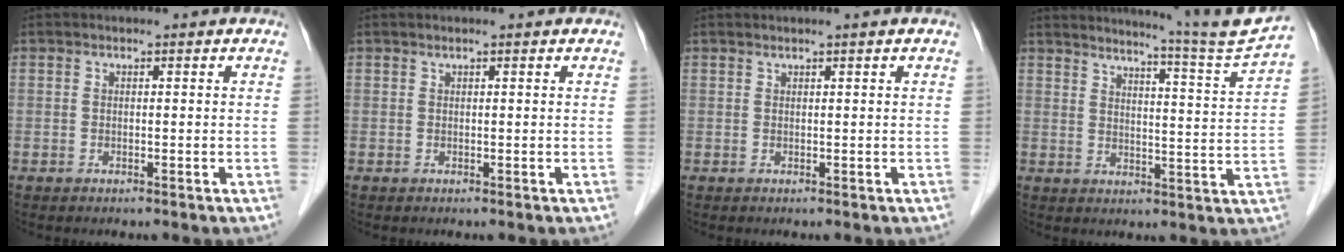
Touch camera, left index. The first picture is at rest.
{"total": 0.6, "force": [0.5, 0.0, 0.3], "torque": [-0.013, 0.015, 0.010]}
{"total": 0.5, "force": [0.4, -0.2, 0.3], "torque": [-0.016, 0.000, 0.014]}
{"total": 10.9, "force": [10.0, -3.2, 2.7], "torque": [-0.057, -0.063, 0.132]}